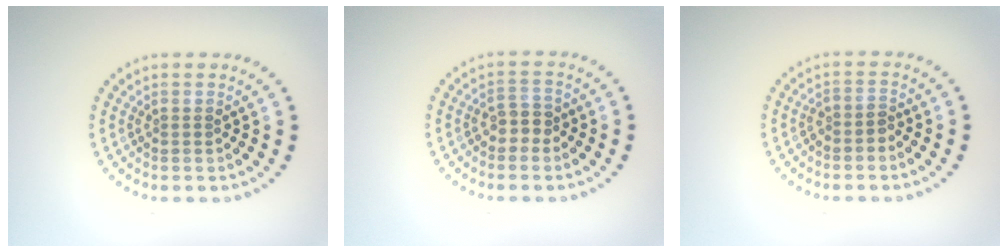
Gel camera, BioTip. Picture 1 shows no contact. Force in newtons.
{"total": 1.9, "press": 1.7, "slide": 0.8}
{"total": 1.6, "press": 1.2, "slide": 1.1}